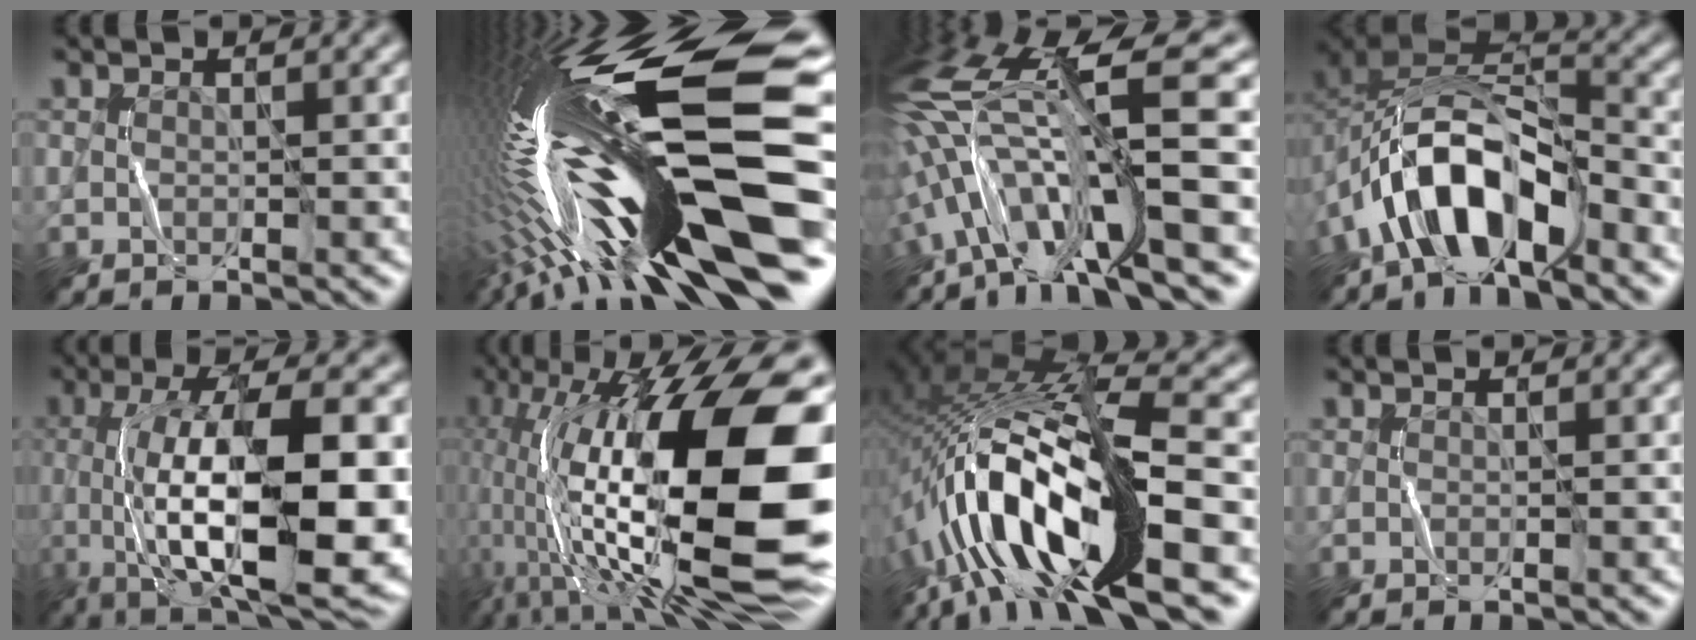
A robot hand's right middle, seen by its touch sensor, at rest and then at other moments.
{"total": 19.6, "force": [-2.7, 4.5, 18.9], "torque": [-0.338, -0.007, -0.056]}
{"total": 13.4, "force": [-1.1, 2.8, 13.1], "torque": [-0.249, 0.028, -0.004]}
{"total": 9.1, "force": [-4.8, 4.1, 6.6], "torque": [-0.114, 0.011, -0.092]}
{"total": 16.0, "force": [-2.8, 6.0, 14.6], "torque": [-0.230, 0.003, -0.043]}
{"total": 19.7, "force": [2.0, 8.2, 17.8], "torque": [-0.324, 0.017, 0.030]}
{"total": 15.7, "force": [-4.9, 4.8, 14.1], "torque": [-0.274, 0.029, -0.093]}
{"total": 0.0}